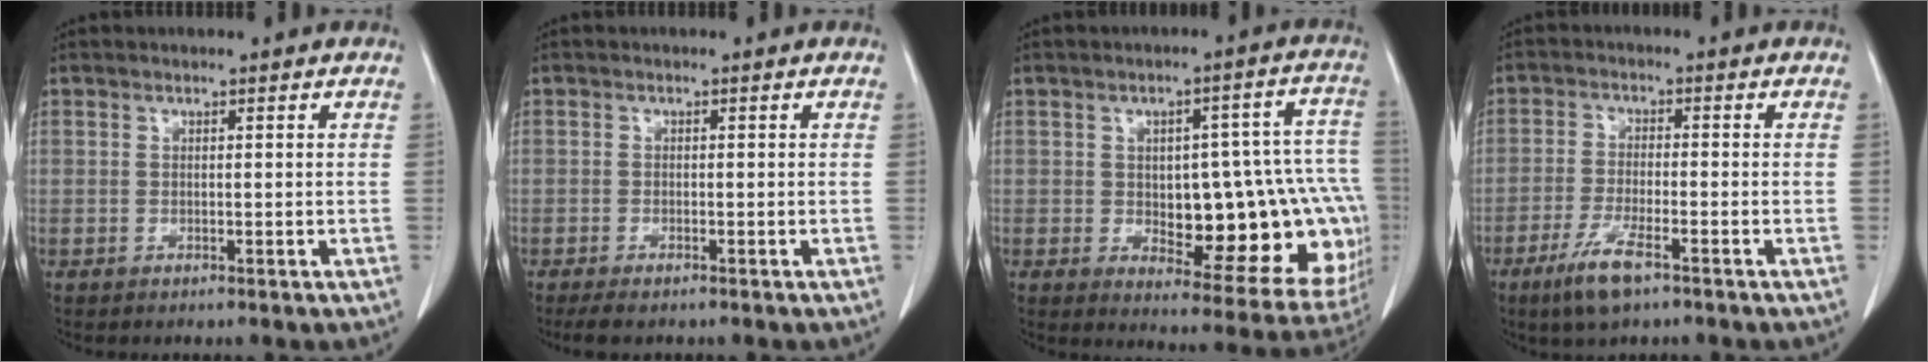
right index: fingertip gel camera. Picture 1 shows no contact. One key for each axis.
{"total": 2.7, "fx": -2.1, "fy": 0.7, "fz": 1.5, "tx": -0.028, "ty": -0.007, "tz": -0.030}
{"total": 21.3, "fx": -2.7, "fy": 7.9, "fz": 19.5, "tx": -0.161, "ty": 0.041, "tz": -0.004}
{"total": 6.5, "fx": -4.1, "fy": 1.1, "fz": 4.9, "tx": -0.106, "ty": -0.011, "tz": -0.073}